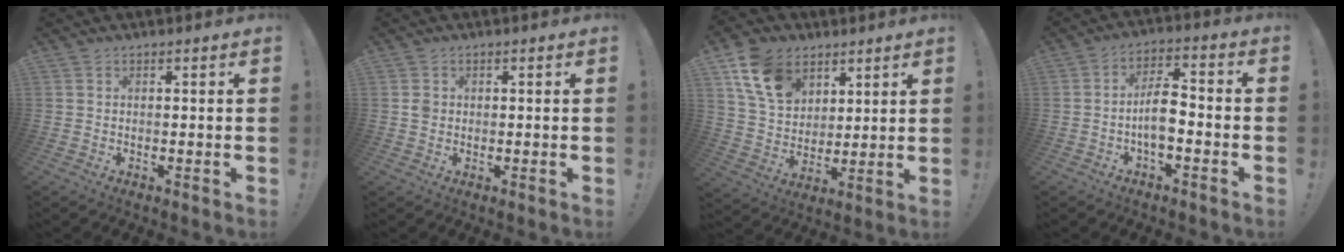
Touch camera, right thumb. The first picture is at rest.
{"total": 4.6, "force": [0.0, 4.2, 1.9], "torque": [-0.017, 0.004, 0.001]}
{"total": 14.8, "force": [7.8, 10.3, 7.3], "torque": [-0.124, -0.027, 0.154]}
{"total": 8.8, "force": [-2.5, 4.2, 7.3], "torque": [-0.125, 0.014, -0.045]}